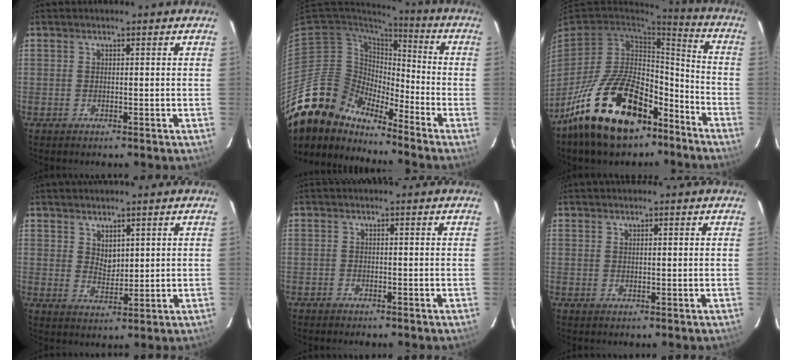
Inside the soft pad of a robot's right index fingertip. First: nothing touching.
{"total": 13.5, "force": [-12.3, 5.1, 2.1], "torque": [-0.045, 0.018, -0.241]}
{"total": 23.2, "force": [-14.3, 11.7, 14.0], "torque": [-0.269, 0.018, -0.221]}
{"total": 3.4, "force": [2.1, 2.1, 1.6], "torque": [-0.021, -0.002, 0.039]}
{"total": 1.5, "force": [-1.3, 0.6, 0.1], "torque": [-0.016, 0.000, -0.023]}
{"total": 0.7, "force": [0.4, 0.2, 0.6], "torque": [-0.011, 0.003, 0.008]}